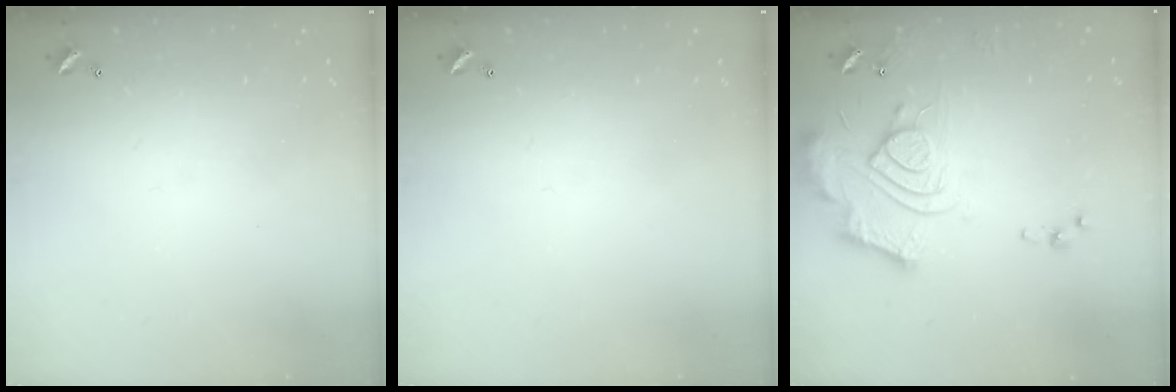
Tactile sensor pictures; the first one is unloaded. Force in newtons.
{"total": 0.0}
{"total": 14.1, "press": 14.1, "slide": 1.3}